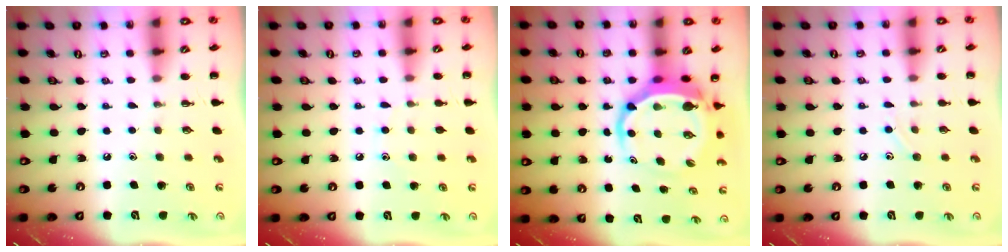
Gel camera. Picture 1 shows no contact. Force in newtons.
{"total": 5.9, "press": 5.6, "slide": 1.9}
{"total": 8.0, "press": 7.7, "slide": 2.2}
{"total": 5.6, "press": 5.3, "slide": 1.7}